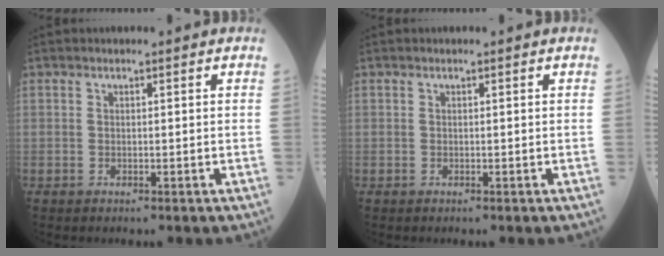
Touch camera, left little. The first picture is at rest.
{"total": 0.0}